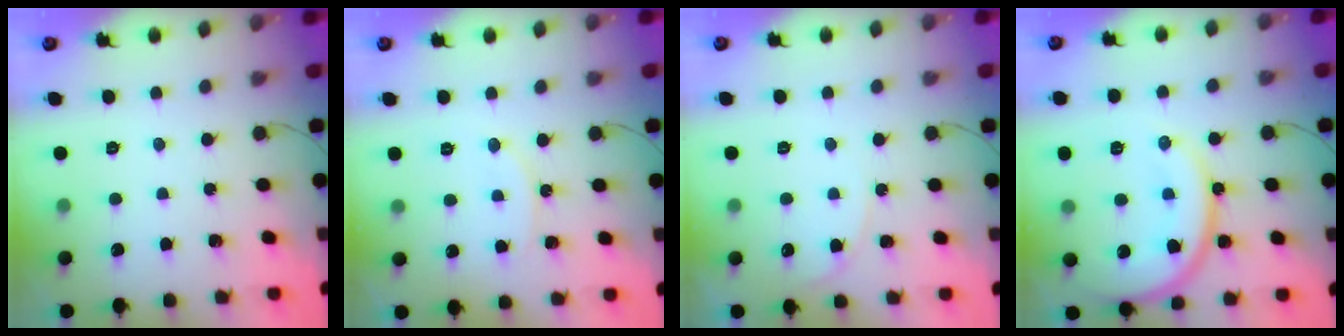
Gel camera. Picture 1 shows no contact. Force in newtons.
{"total": 6.3, "press": 6.3, "slide": 0.0}
{"total": 5.6, "press": 5.6, "slide": 0.2}
{"total": 17.3, "press": 17.2, "slide": 1.3}